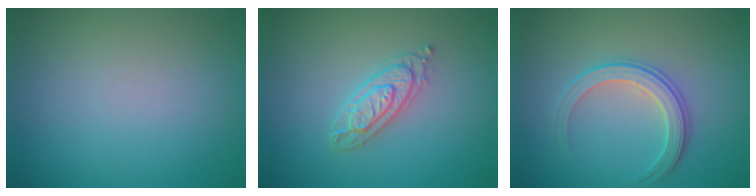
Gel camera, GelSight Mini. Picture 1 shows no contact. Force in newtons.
{"total": 2.6, "press": 2.5, "slide": 0.5}
{"total": 2.9, "press": 2.8, "slide": 0.6}